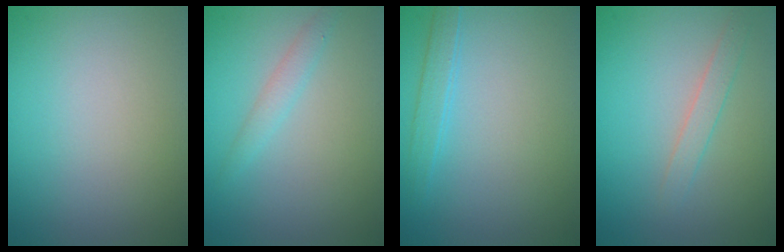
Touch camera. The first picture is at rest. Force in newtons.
{"total": 1.4, "press": 1.4, "slide": 0.1}
{"total": 1.5, "press": 1.5, "slide": 0.0}
{"total": 1.4, "press": 1.3, "slide": 0.1}